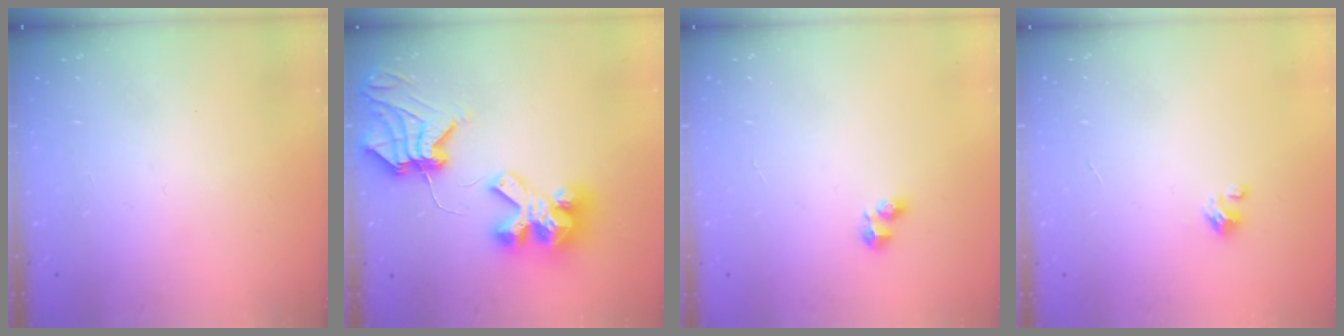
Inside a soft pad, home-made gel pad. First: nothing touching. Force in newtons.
{"total": 12.0, "press": 11.9, "slide": 1.3}
{"total": 3.8, "press": 3.8, "slide": 0.7}
{"total": 1.5, "press": 1.5, "slide": 0.1}